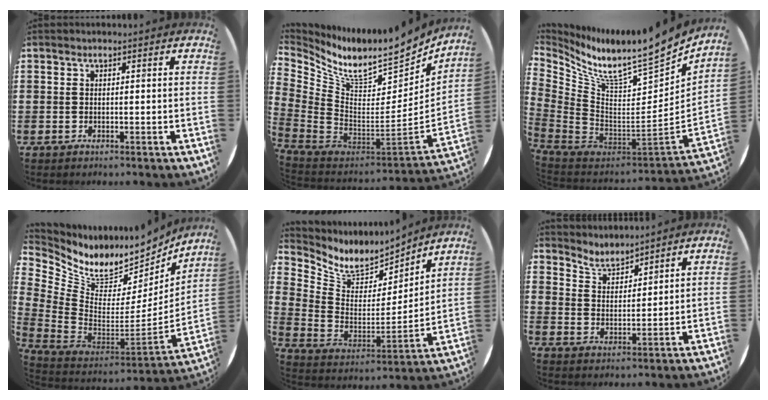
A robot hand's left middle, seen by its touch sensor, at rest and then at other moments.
{"total": 8.9, "force": [6.8, 3.4, 4.5], "torque": [-0.100, -0.080, 0.114]}
{"total": 9.9, "force": [7.8, 1.9, 5.7], "torque": [-0.115, -0.090, 0.120]}
{"total": 7.2, "force": [5.8, 4.0, 1.3], "torque": [-0.061, -0.072, 0.102]}
{"total": 7.4, "force": [6.0, 3.9, 1.9], "torque": [-0.079, -0.045, 0.108]}
{"total": 4.3, "force": [4.2, 0.6, 0.1], "torque": [-0.014, -0.023, 0.078]}